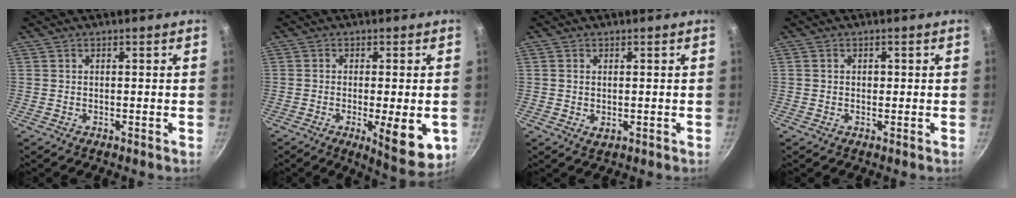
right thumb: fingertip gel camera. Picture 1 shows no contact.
{"total": 10.6, "force": [-2.6, 2.9, 9.8], "torque": [-0.127, -0.005, -0.028]}
{"total": 1.8, "force": [0.0, 1.1, 1.4], "torque": [-0.024, -0.004, 0.001]}
{"total": 1.0, "force": [0.0, 0.8, 0.6], "torque": [-0.005, 0.005, 0.000]}